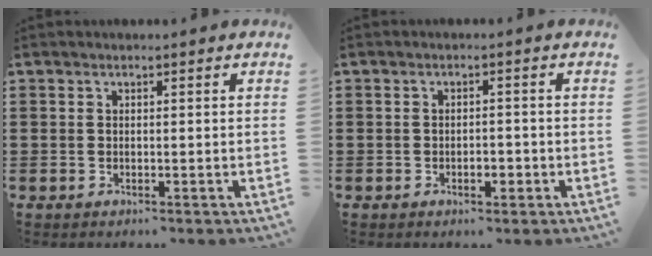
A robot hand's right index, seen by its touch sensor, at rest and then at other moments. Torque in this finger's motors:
{"motor_torque": [0.03, -0.03, 0.08, 0.01]}